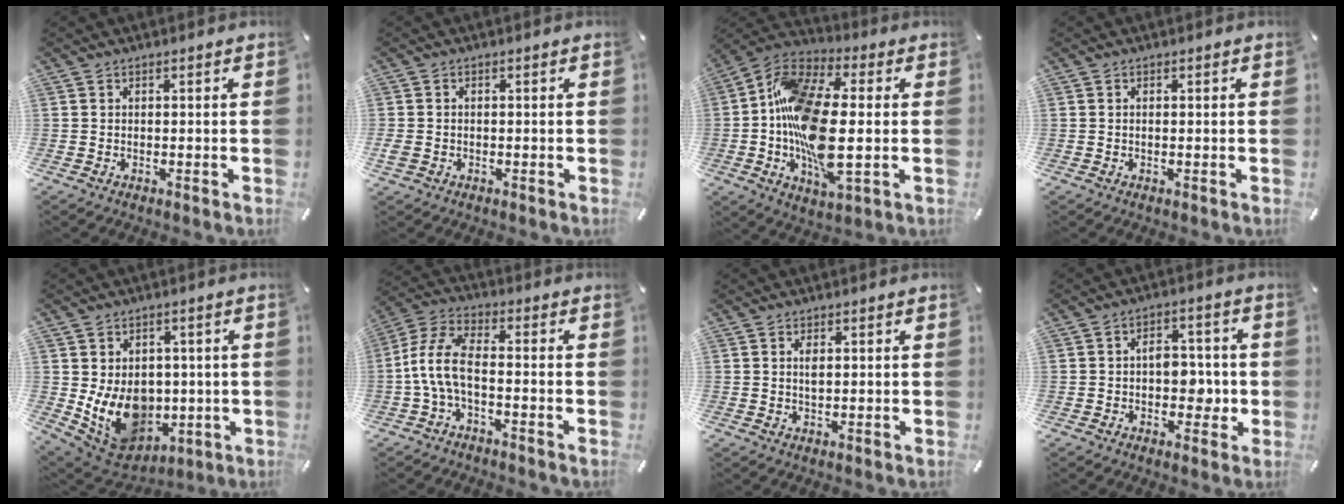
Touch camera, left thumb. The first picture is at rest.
{"total": 1.7, "force": [-0.6, 1.3, 0.9], "torque": [-0.021, 0.000, -0.013]}
{"total": 18.6, "force": [-1.7, 9.3, 16.0], "torque": [-0.321, -0.001, -0.028]}
{"total": 0.0}
{"total": 12.6, "force": [-0.7, 10.7, 6.5], "torque": [-0.130, -0.017, -0.002]}
{"total": 8.7, "force": [-2.6, 4.1, 7.3], "torque": [-0.158, -0.001, -0.049]}
{"total": 2.0, "force": [0.5, 0.7, 1.8], "torque": [-0.045, -0.001, 0.005]}
{"total": 7.4, "force": [-0.7, 5.2, 5.3], "torque": [-0.063, 0.005, -0.013]}